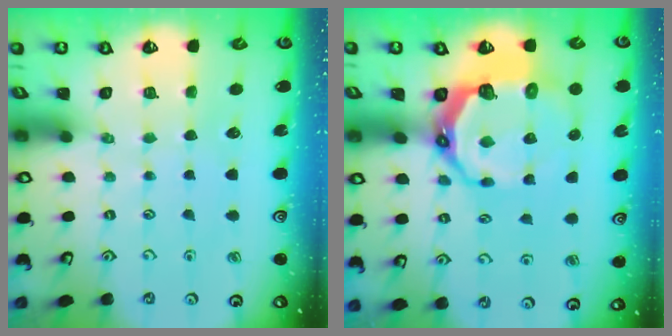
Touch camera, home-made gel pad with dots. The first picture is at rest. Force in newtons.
{"total": 11.4, "press": 10.1, "slide": 5.4}